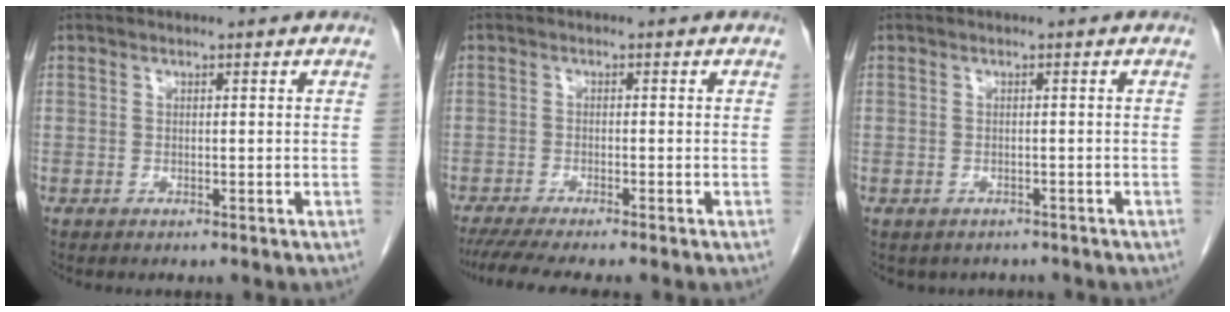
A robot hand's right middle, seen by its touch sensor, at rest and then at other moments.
{"total": 7.0, "force": [-5.9, -0.2, 3.8], "torque": [-0.052, -0.015, -0.094]}
{"total": 3.5, "force": [-2.9, 1.9, 0.5], "torque": [-0.006, 0.007, -0.033]}